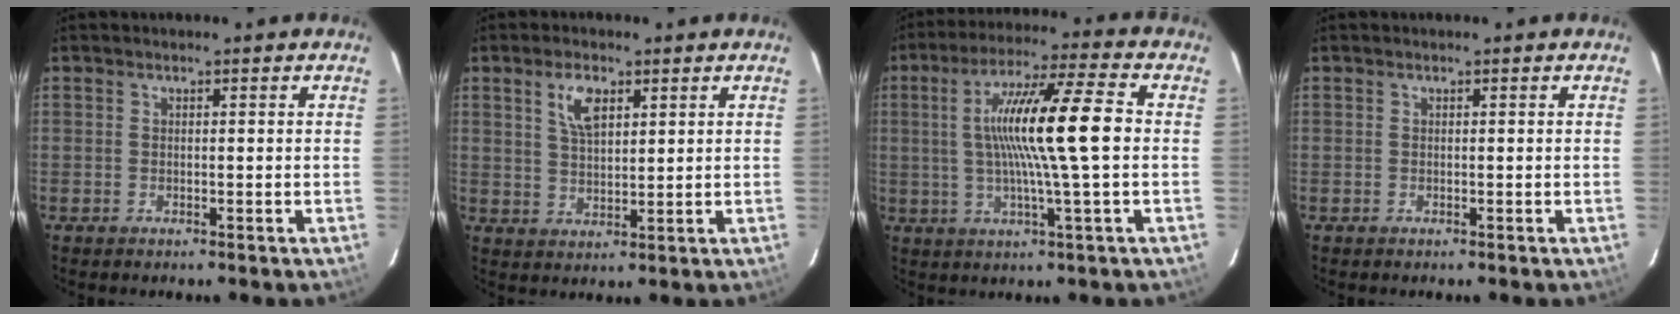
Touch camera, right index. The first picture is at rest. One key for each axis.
{"total": 5.6, "fx": 2.7, "fy": 2.6, "fz": 4.2, "tx": -0.077, "ty": 0.008, "tz": 0.055}
{"total": 14.2, "fx": 0.4, "fy": -0.1, "fz": 14.2, "tx": -0.255, "ty": 0.010, "tz": 0.007}
{"total": 0.0}